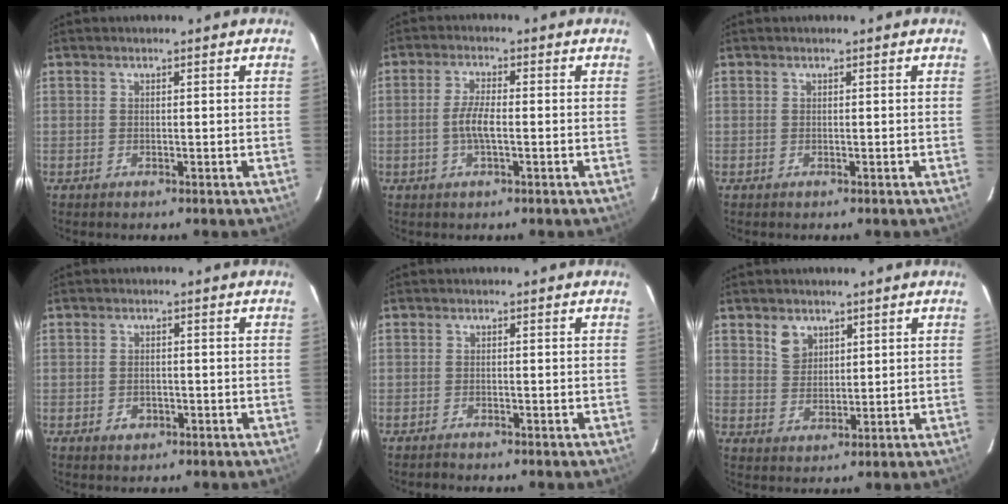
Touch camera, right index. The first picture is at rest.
{"total": 4.3, "force": [-1.0, 1.0, 4.0], "torque": [-0.082, 0.002, -0.019]}
{"total": 0.0}
{"total": 2.2, "force": [-0.9, 1.7, 1.0], "torque": [-0.018, 0.002, -0.010]}
{"total": 1.0, "force": [-1.0, 0.1, 0.2], "torque": [-0.008, -0.002, -0.018]}
{"total": 4.3, "force": [2.5, 3.1, 1.6], "torque": [-0.023, 0.007, 0.051]}